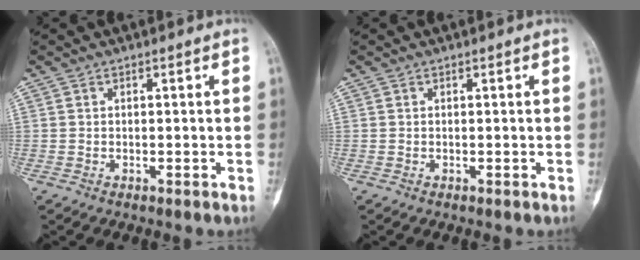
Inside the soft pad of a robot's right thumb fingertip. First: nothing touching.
{"total": 0.0}